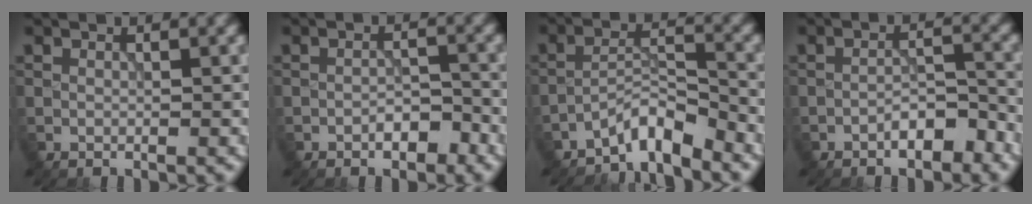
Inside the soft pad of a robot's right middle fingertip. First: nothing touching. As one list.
[{"total": 2.5, "force": [-1.5, 1.1, 1.7], "torque": [-0.024, 0.006, -0.025]}, {"total": 4.0, "force": [-3.5, 0.7, 1.7], "torque": [-0.027, 0.011, -0.072]}, {"total": 3.4, "force": [-2.2, 1.2, 2.2], "torque": [-0.030, 0.012, -0.038]}]